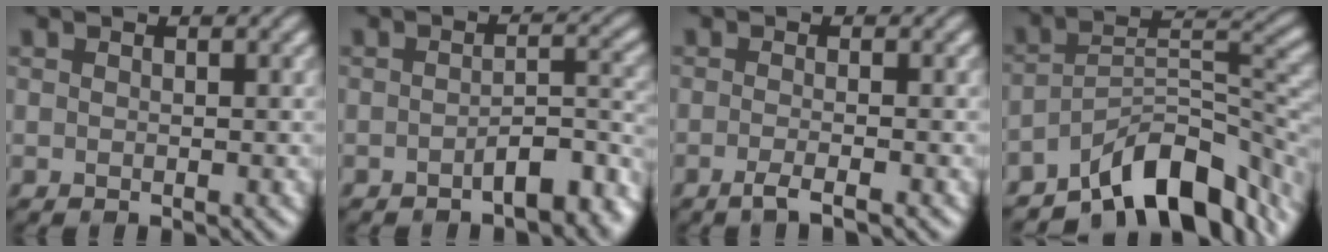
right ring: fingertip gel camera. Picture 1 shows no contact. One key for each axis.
{"total": 4.2, "fx": -2.5, "fy": 1.4, "fz": 3.1, "tx": -0.044, "ty": 0.008, "tz": -0.039}
{"total": 2.2, "fx": -1.2, "fy": 0.5, "fz": 1.7, "tx": -0.018, "ty": -0.004, "tz": -0.032}
{"total": 10.5, "fx": -7.2, "fy": 3.9, "fz": 6.6, "tx": -0.087, "ty": 0.000, "tz": -0.131}